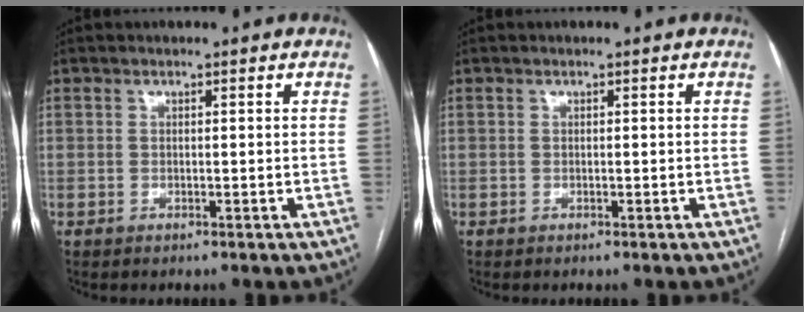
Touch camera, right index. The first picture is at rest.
{"total": 0.0}